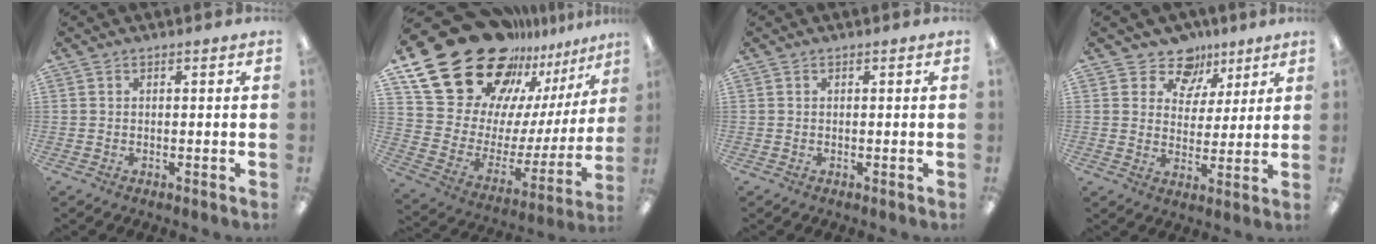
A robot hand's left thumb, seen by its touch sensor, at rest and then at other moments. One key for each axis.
{"total": 29.3, "fx": 21.0, "fy": 15.0, "fz": 13.8, "tx": -0.250, "ty": -0.157, "tz": 0.400}
{"total": 0.0}
{"total": 9.8, "fx": 6.7, "fy": 6.8, "fz": 2.3, "tx": -0.044, "ty": -0.040, "tz": 0.125}